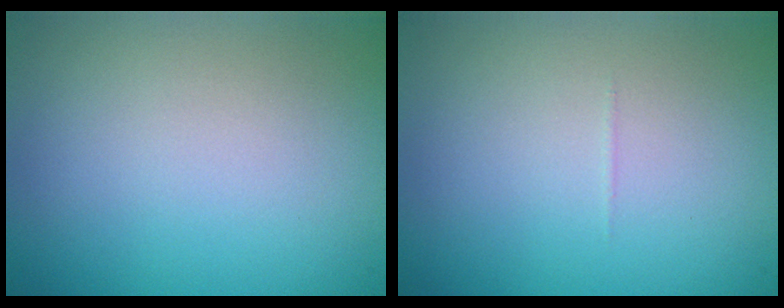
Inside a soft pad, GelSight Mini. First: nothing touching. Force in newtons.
{"total": 0.0}